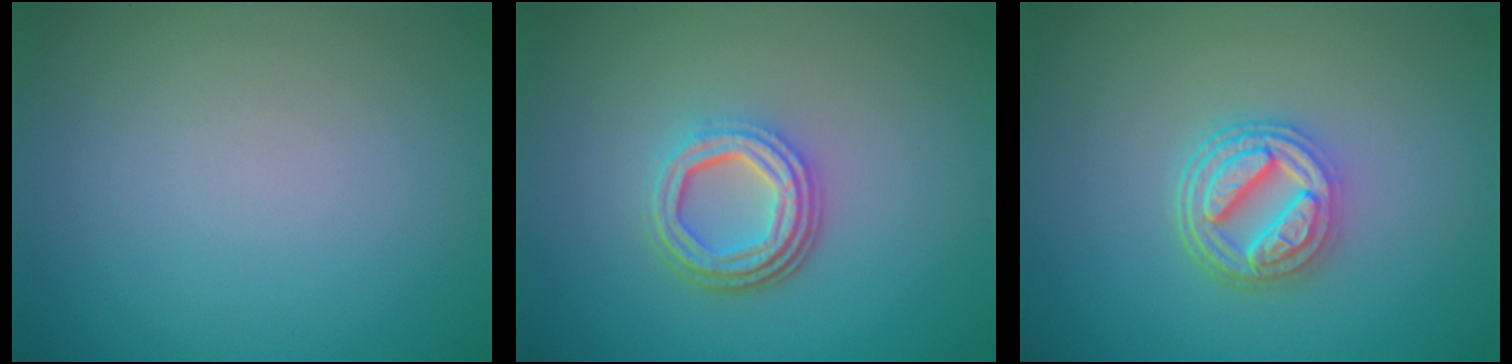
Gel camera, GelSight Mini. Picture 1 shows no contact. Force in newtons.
{"total": 4.5, "press": 3.3, "slide": 3.1}
{"total": 4.7, "press": 3.7, "slide": 2.9}